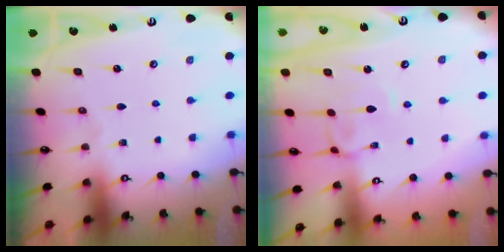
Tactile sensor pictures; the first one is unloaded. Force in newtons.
{"total": 3.2, "press": 3.2, "slide": 0.6}